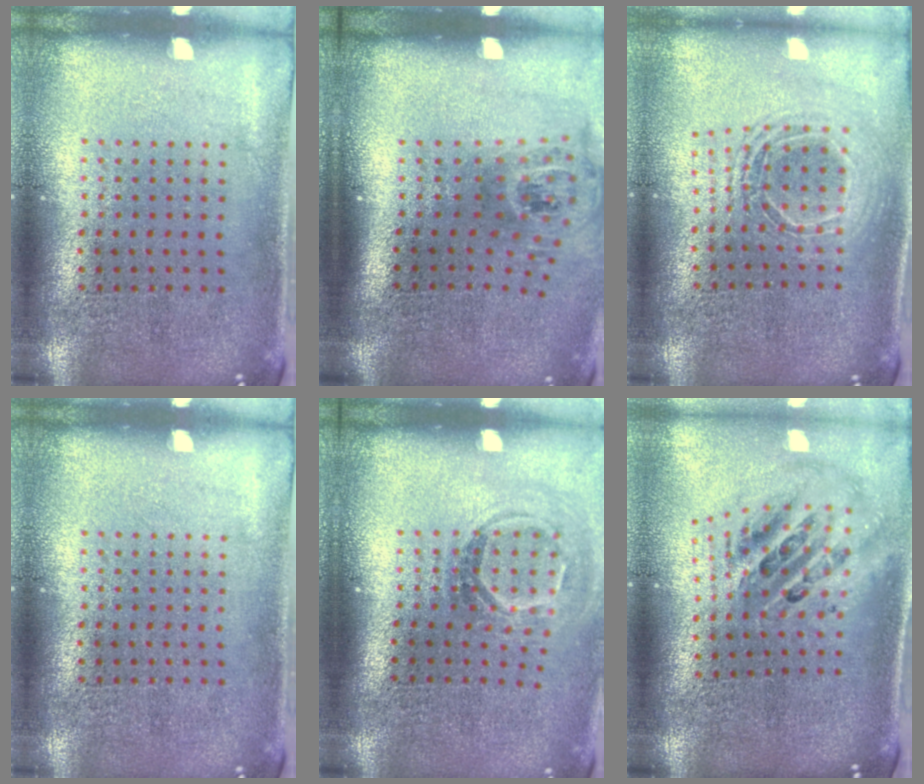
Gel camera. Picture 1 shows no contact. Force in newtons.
{"total": 1.8, "press": 1.3, "slide": 1.3}
{"total": 1.6, "press": 1.4, "slide": 0.8}
{"total": 0.0}
{"total": 1.9, "press": 1.2, "slide": 1.4}
{"total": 2.5, "press": 1.8, "slide": 1.8}